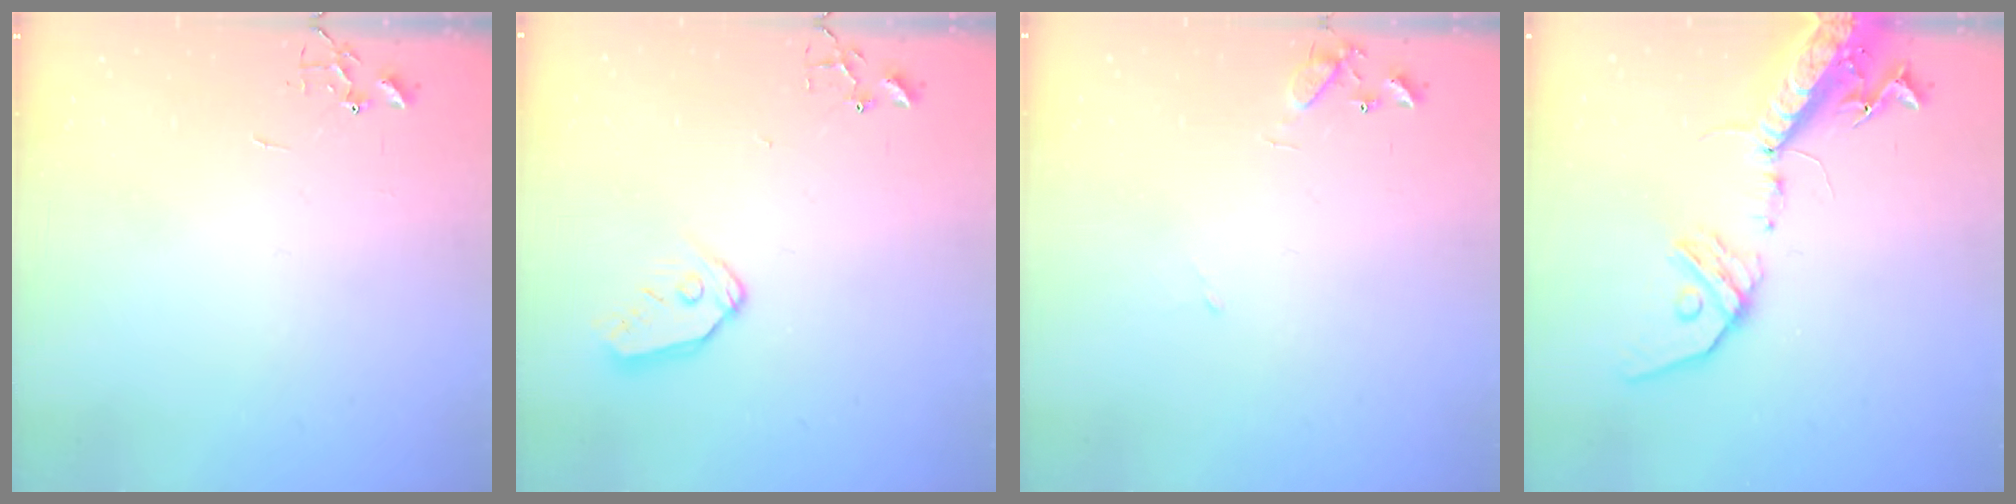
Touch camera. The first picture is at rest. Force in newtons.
{"total": 9.0, "press": 8.9, "slide": 0.9}
{"total": 8.6, "press": 8.5, "slide": 1.1}
{"total": 18.2, "press": 17.7, "slide": 4.0}